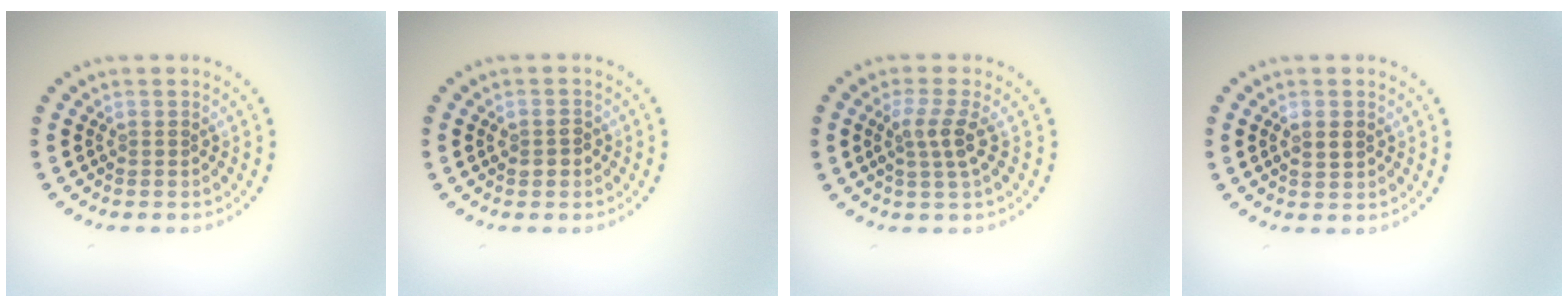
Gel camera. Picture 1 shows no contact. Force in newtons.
{"total": 1.5, "press": 1.5, "slide": 0.1}
{"total": 2.5, "press": 1.9, "slide": 1.6}
{"total": 1.1, "press": 1.1, "slide": 0.1}